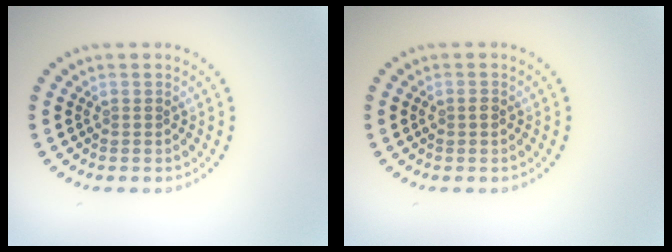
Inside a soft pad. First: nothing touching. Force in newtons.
{"total": 1.1, "press": 1.1, "slide": 0.0}